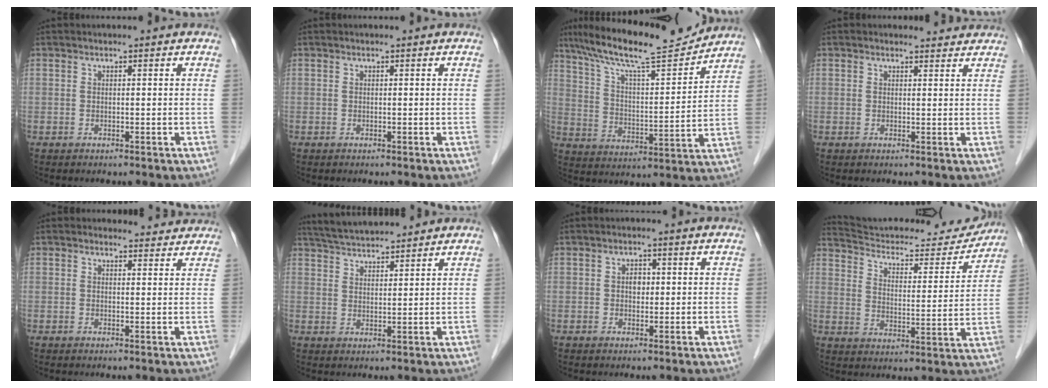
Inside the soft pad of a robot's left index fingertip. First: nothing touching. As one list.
[{"total": 0.0}, {"total": 16.9, "force": [15.0, 1.1, 7.6], "torque": [-0.138, 0.007, 0.246]}, {"total": 2.6, "force": [2.5, 0.8, 0.0], "torque": [-0.006, 0.002, 0.023]}, {"total": 3.2, "force": [3.0, 1.0, -0.2], "torque": [0.000, 0.002, 0.028]}, {"total": 8.6, "force": [8.2, 0.9, 2.7], "torque": [-0.054, 0.030, 0.140]}, {"total": 1.7, "force": [0.2, 1.2, 1.1], "torque": [-0.017, 0.004, 0.003]}, {"total": 18.9, "force": [18.4, 2.5, 3.6], "torque": [-0.055, -0.027, 0.261]}]